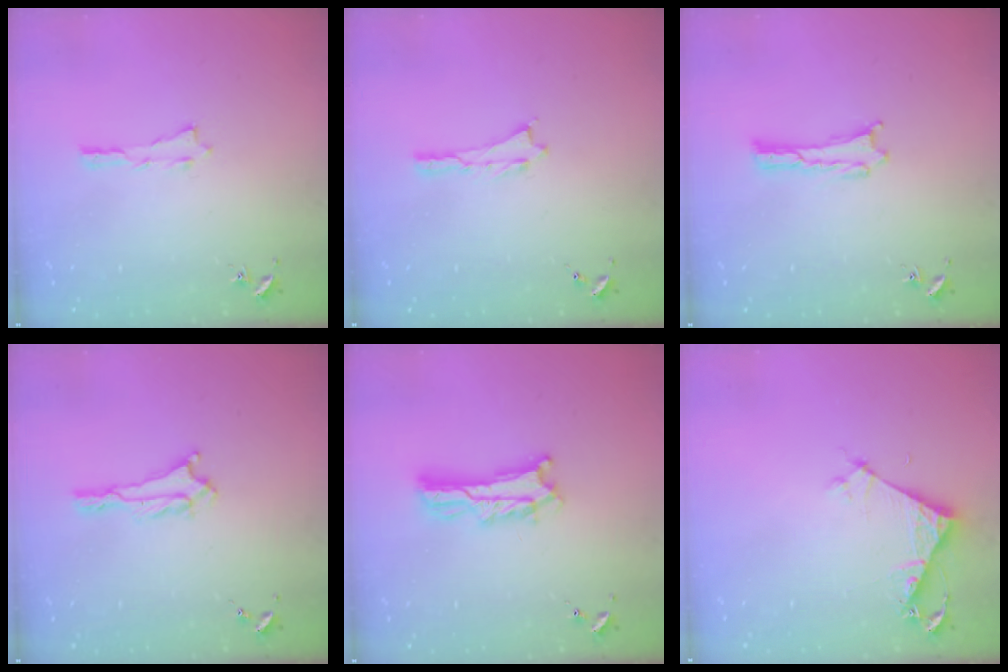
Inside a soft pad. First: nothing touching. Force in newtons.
{"total": 0.0}
{"total": 0.0}
{"total": 1.0, "press": 1.0, "slide": 0.1}
{"total": 4.9, "press": 4.8, "slide": 0.5}
{"total": 4.0, "press": 4.0, "slide": 0.3}